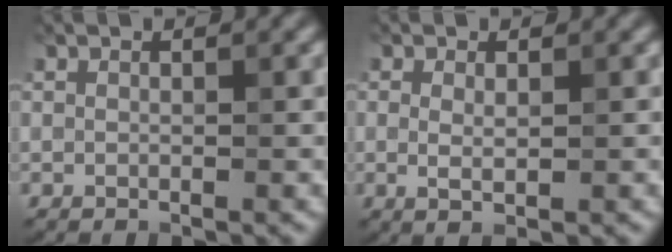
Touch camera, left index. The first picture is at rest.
{"total": 1.4, "force": [0.2, 0.5, 1.3], "torque": [-0.024, -0.002, 0.003]}